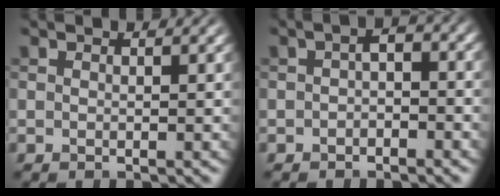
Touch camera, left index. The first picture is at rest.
{"total": 2.0, "force": [-0.7, 1.0, 1.5], "torque": [-0.028, 0.005, -0.018]}